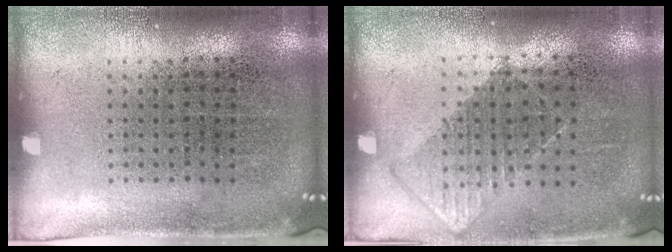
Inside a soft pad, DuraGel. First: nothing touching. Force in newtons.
{"total": 0.8, "press": 0.8, "slide": 0.3}